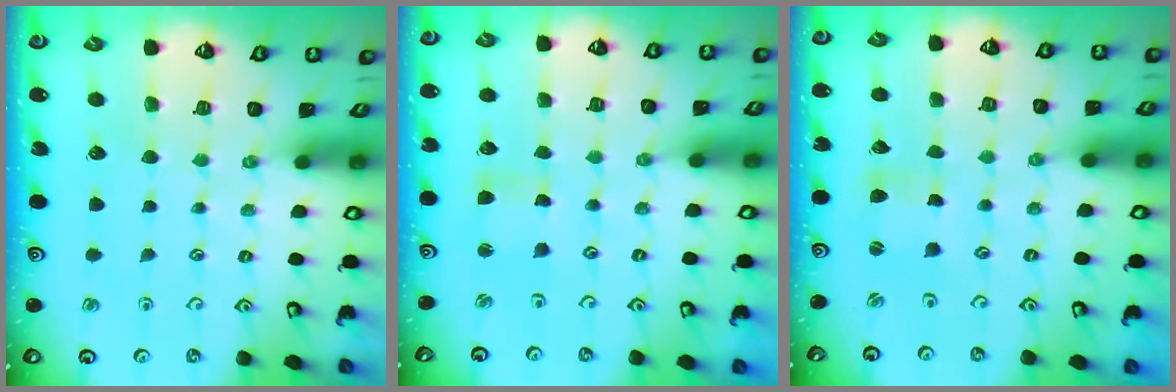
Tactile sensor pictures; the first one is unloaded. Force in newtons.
{"total": 2.8, "press": 2.8, "slide": 0.3}
{"total": 2.1, "press": 2.1, "slide": 0.3}